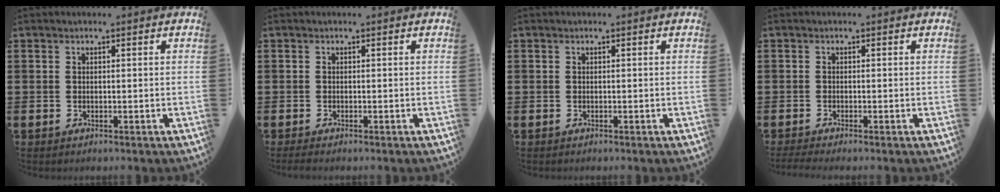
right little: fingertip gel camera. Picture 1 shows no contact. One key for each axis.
{"total": 0.6, "fx": -0.4, "fy": 0.1, "fz": 0.4, "tx": -0.007, "ty": -0.002, "tz": -0.008}
{"total": 0.0}
{"total": 0.7, "fx": -0.5, "fy": 0.0, "fz": 0.6, "tx": -0.009, "ty": -0.001, "tz": -0.009}